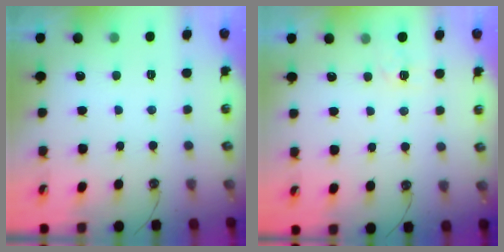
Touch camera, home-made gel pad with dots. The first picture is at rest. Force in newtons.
{"total": 3.3, "press": 3.2, "slide": 0.6}